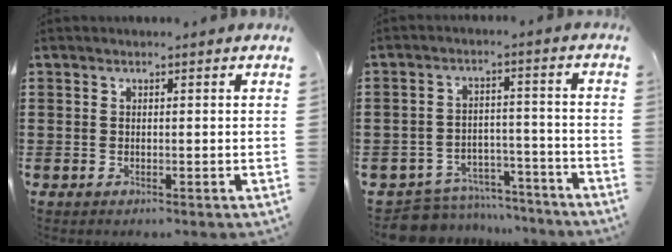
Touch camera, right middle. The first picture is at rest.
{"total": 7.1, "force": [-6.9, 1.4, 0.6], "torque": [-0.012, 0.021, -0.136]}